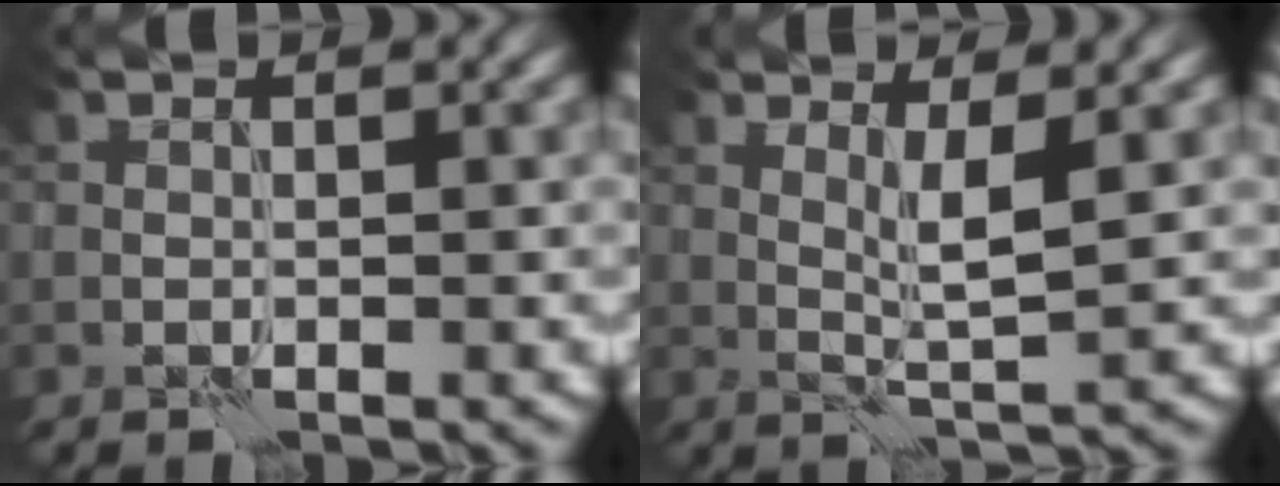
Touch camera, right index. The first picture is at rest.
{"total": 2.7, "force": [0.6, 0.2, 2.6], "torque": [-0.048, -0.009, 0.015]}